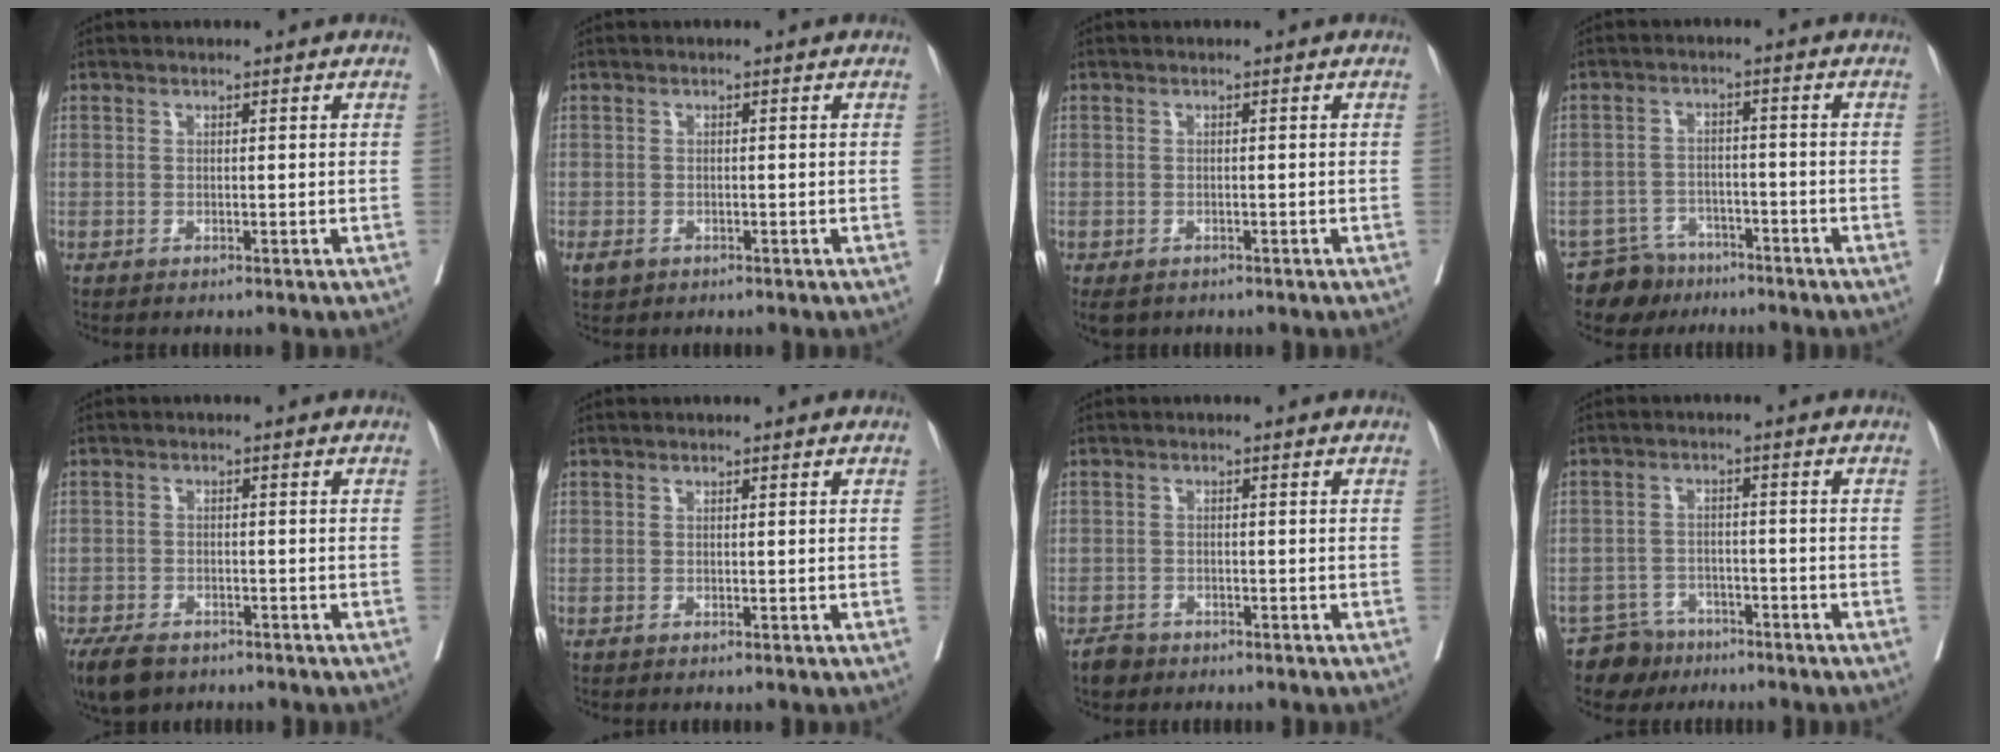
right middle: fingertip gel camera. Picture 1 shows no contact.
{"total": 2.5, "force": [-1.4, 1.7, 1.1], "torque": [-0.023, -0.004, -0.019]}
{"total": 2.8, "force": [-2.0, 1.6, 1.0], "torque": [-0.017, -0.004, -0.027]}
{"total": 5.9, "force": [-4.9, 3.3, -0.2], "torque": [0.007, 0.005, -0.084]}
{"total": 7.9, "force": [-5.7, 4.0, 3.8], "torque": [-0.071, -0.008, -0.090]}
{"total": 0.0}
{"total": 2.3, "force": [-1.9, 1.3, 0.4], "torque": [-0.015, 0.002, -0.030]}
{"total": 5.2, "force": [-4.2, 3.0, -0.3], "torque": [0.010, 0.003, -0.075]}